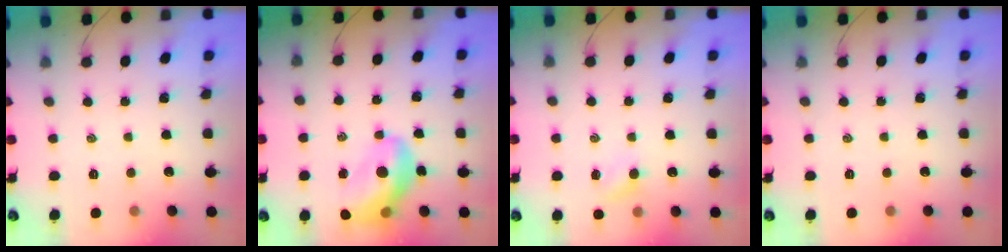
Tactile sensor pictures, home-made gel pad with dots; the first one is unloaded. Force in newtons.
{"total": 12.5, "press": 11.9, "slide": 3.7}
{"total": 3.7, "press": 3.4, "slide": 1.3}
{"total": 0.0}